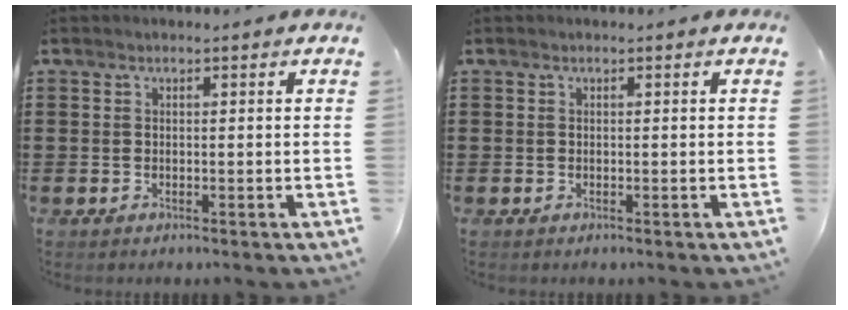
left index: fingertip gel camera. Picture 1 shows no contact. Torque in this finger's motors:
{"motor_torque": [0.00, 0.01, 0.00, 0.01]}